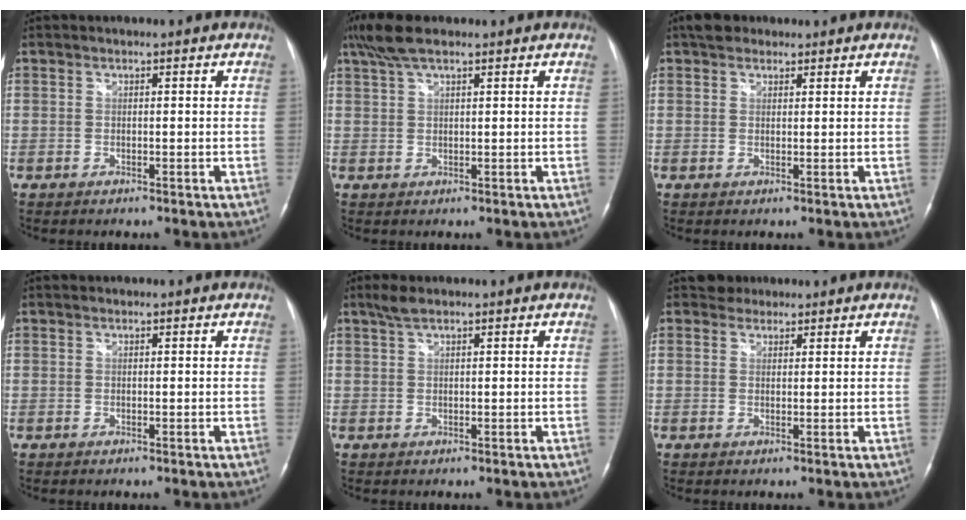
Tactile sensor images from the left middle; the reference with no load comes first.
{"total": 5.4, "force": [3.7, 1.7, 3.5], "torque": [-0.081, 0.025, 0.072]}
{"total": 3.1, "force": [2.3, 1.8, 1.0], "torque": [-0.022, 0.019, 0.037]}
{"total": 0.0}
{"total": 2.0, "force": [1.5, 0.3, 1.3], "torque": [-0.033, 0.008, 0.033]}
{"total": 2.0, "force": [1.6, 1.0, -0.5], "torque": [0.008, 0.008, 0.022]}